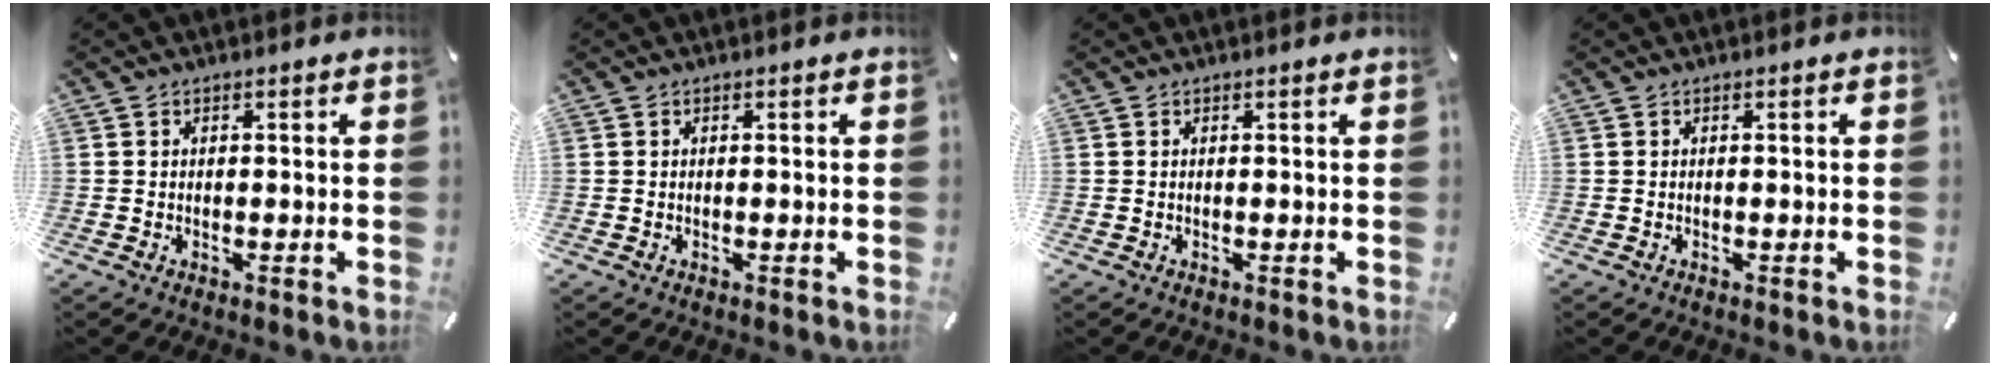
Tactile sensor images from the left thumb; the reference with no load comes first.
{"total": 0.0}
{"total": 0.0}
{"total": 0.0}